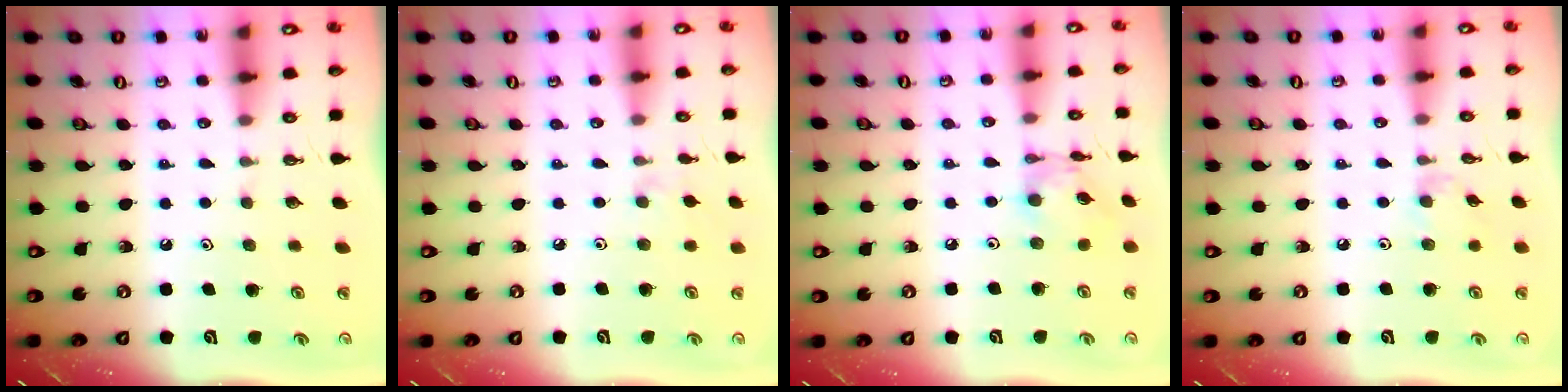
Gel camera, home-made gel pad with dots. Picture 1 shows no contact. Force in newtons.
{"total": 1.1, "press": 1.0, "slide": 0.4}
{"total": 6.2, "press": 6.2, "slide": 0.3}
{"total": 3.9, "press": 3.9, "slide": 0.5}